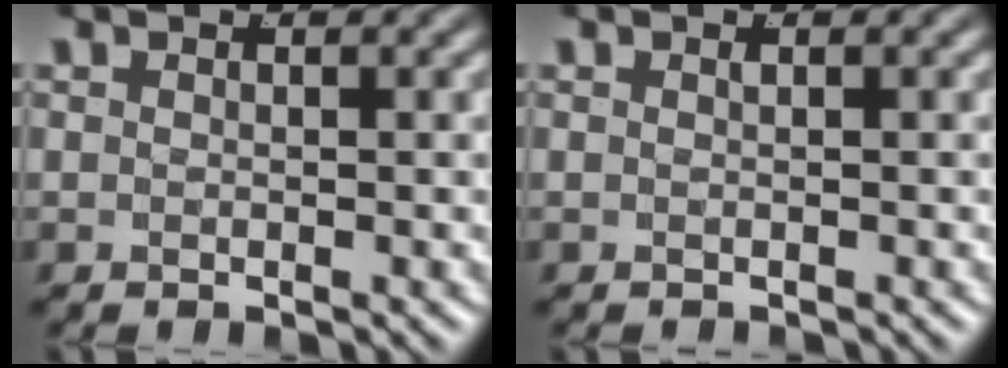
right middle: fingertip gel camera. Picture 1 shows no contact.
{"total": 0.5, "force": [-0.5, -0.1, 0.1], "torque": [-0.005, -0.005, -0.003]}